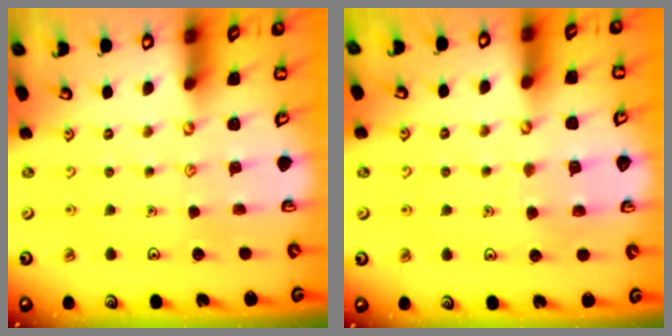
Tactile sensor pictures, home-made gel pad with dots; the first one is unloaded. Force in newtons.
{"total": 6.1, "press": 6.1, "slide": 0.4}